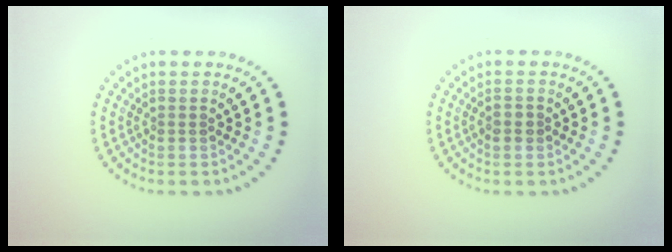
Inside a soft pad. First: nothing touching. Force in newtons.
{"total": 1.2, "press": 1.2, "slide": 0.2}